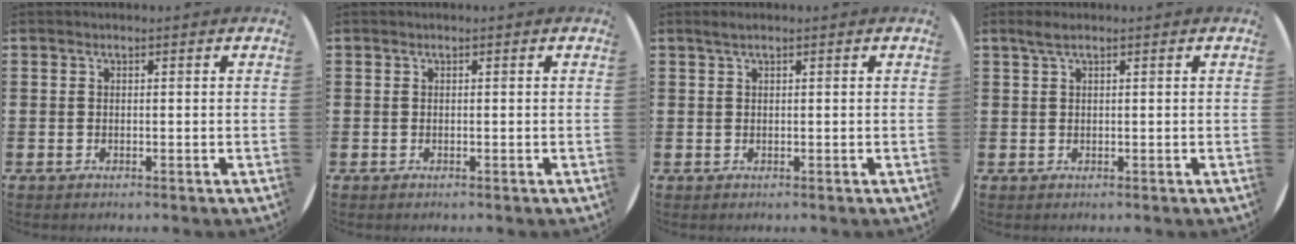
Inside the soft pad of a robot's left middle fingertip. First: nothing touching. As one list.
[{"total": 0.0}, {"total": 0.8, "force": [0.5, 0.0, 0.6], "torque": [-0.012, 0.003, 0.008]}, {"total": 1.4, "force": [0.8, 0.1, 1.1], "torque": [-0.022, 0.003, 0.014]}]